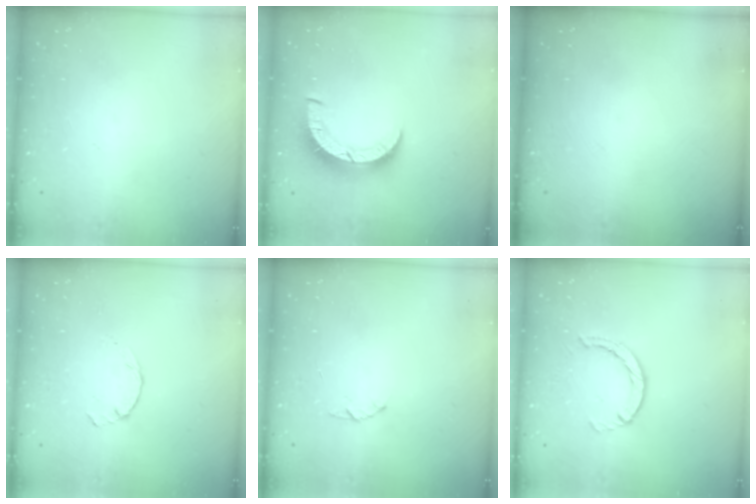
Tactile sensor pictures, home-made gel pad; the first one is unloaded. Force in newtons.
{"total": 8.3, "press": 8.3, "slide": 0.6}
{"total": 0.0}
{"total": 0.8, "press": 0.7, "slide": 0.2}
{"total": 1.0, "press": 0.9, "slide": 0.3}
{"total": 2.5, "press": 2.4, "slide": 0.4}